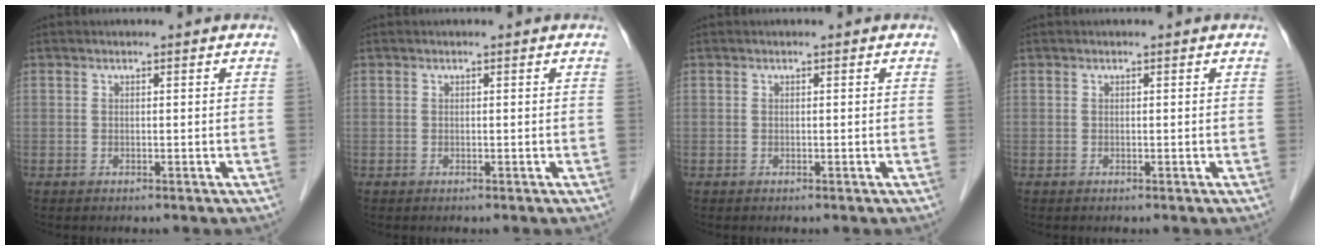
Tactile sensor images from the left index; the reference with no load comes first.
{"total": 0.0}
{"total": 0.0}
{"total": 0.0}